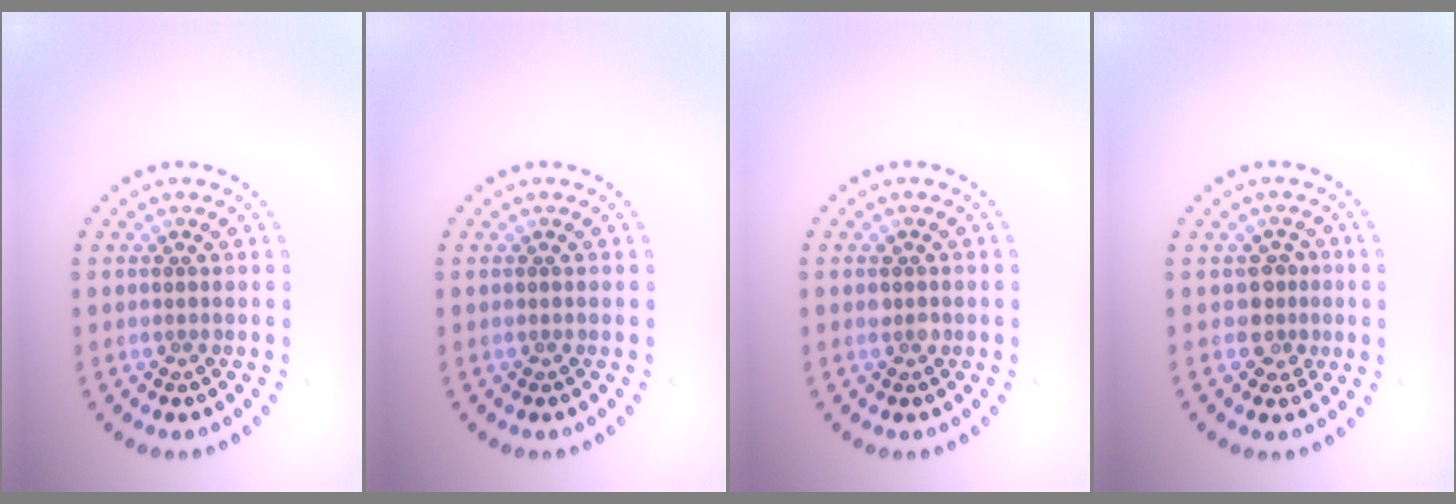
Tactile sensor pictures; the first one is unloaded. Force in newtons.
{"total": 0.0}
{"total": 1.1, "press": 1.0, "slide": 0.4}
{"total": 2.0, "press": 1.6, "slide": 1.2}